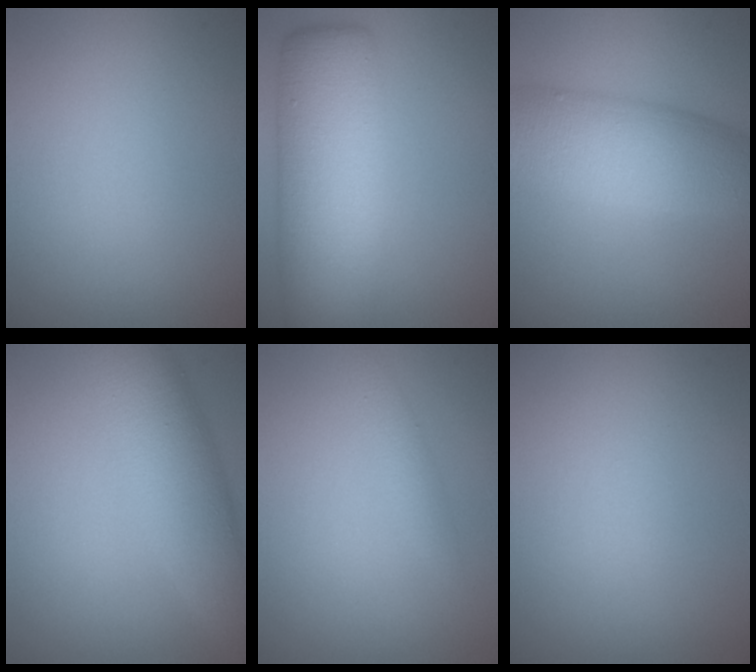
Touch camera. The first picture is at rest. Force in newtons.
{"total": 10.8, "press": 10.8, "slide": 0.4}
{"total": 7.9, "press": 7.9, "slide": 0.2}
{"total": 6.5, "press": 6.5, "slide": 0.2}
{"total": 1.2, "press": 1.2, "slide": 0.1}
{"total": 0.0}